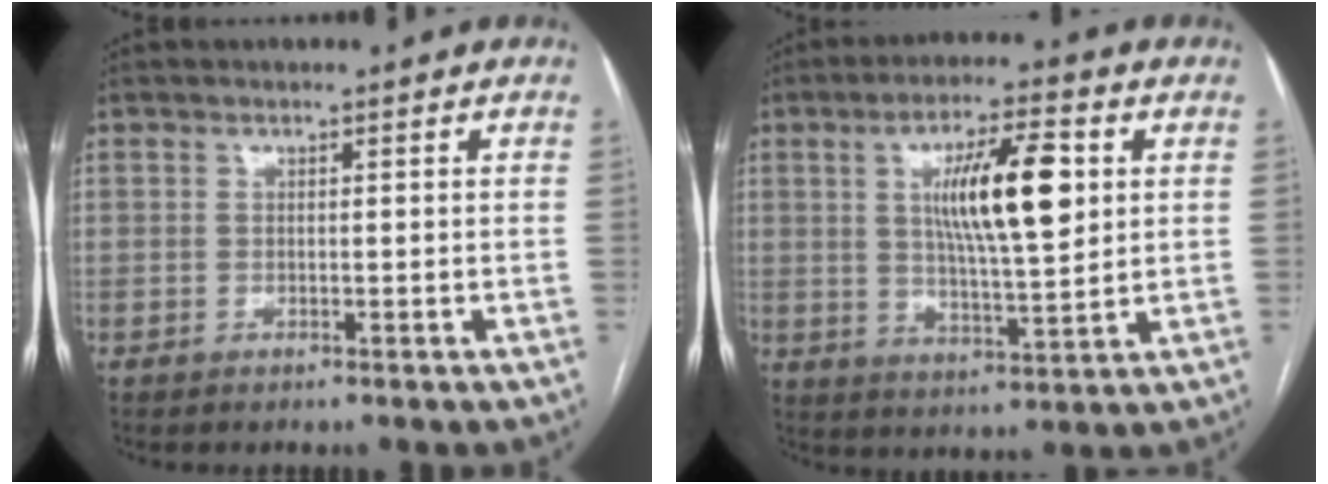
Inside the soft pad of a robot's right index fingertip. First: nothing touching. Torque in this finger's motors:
{"motor_torque": [1.26, 0.87, 0.78, 0.18]}